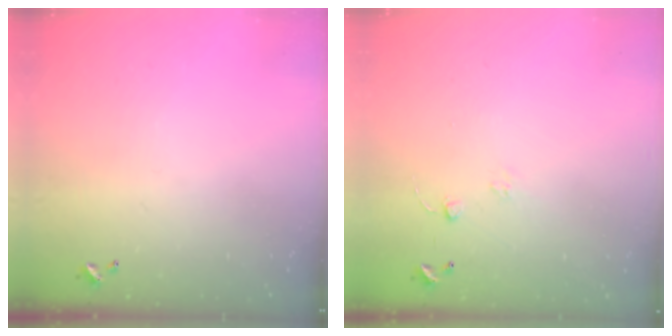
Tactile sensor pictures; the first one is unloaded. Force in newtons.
{"total": 6.2, "press": 6.2, "slide": 0.6}